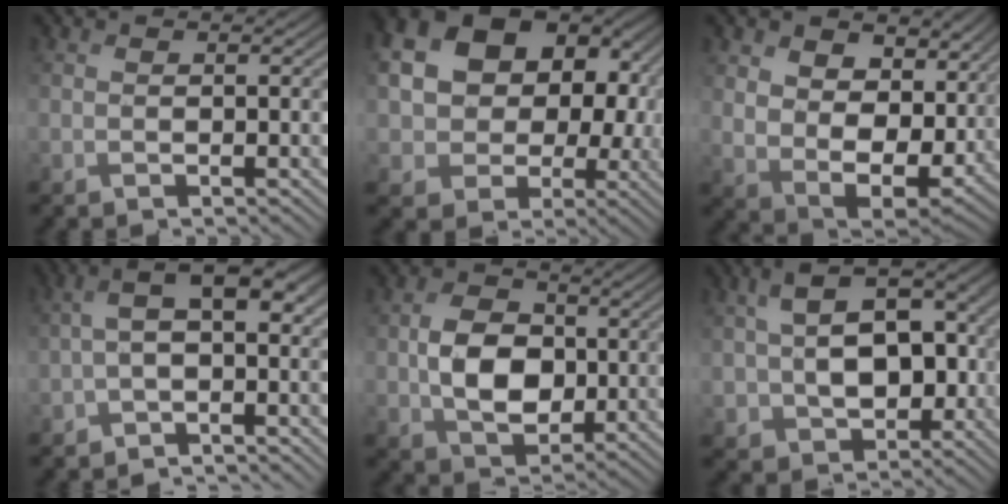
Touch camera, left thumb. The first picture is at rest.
{"total": 19.3, "force": [3.7, 16.0, 10.0], "torque": [-0.231, 0.003, 0.071]}
{"total": 11.6, "force": [4.5, 7.9, 7.1], "torque": [-0.170, -0.021, 0.084]}
{"total": 6.8, "force": [-1.0, 3.5, 5.7], "torque": [-0.104, 0.005, -0.029]}
{"total": 7.0, "force": [-0.3, 5.3, 4.6], "torque": [-0.091, -0.003, -0.007]}
{"total": 11.8, "force": [-0.6, 8.2, 8.4], "torque": [-0.159, -0.009, -0.002]}